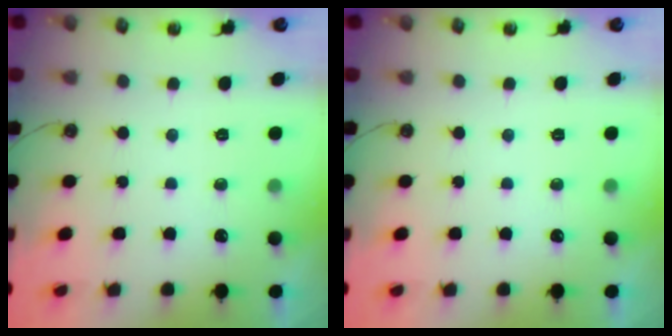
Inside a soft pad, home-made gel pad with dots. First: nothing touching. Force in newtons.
{"total": 0.0}